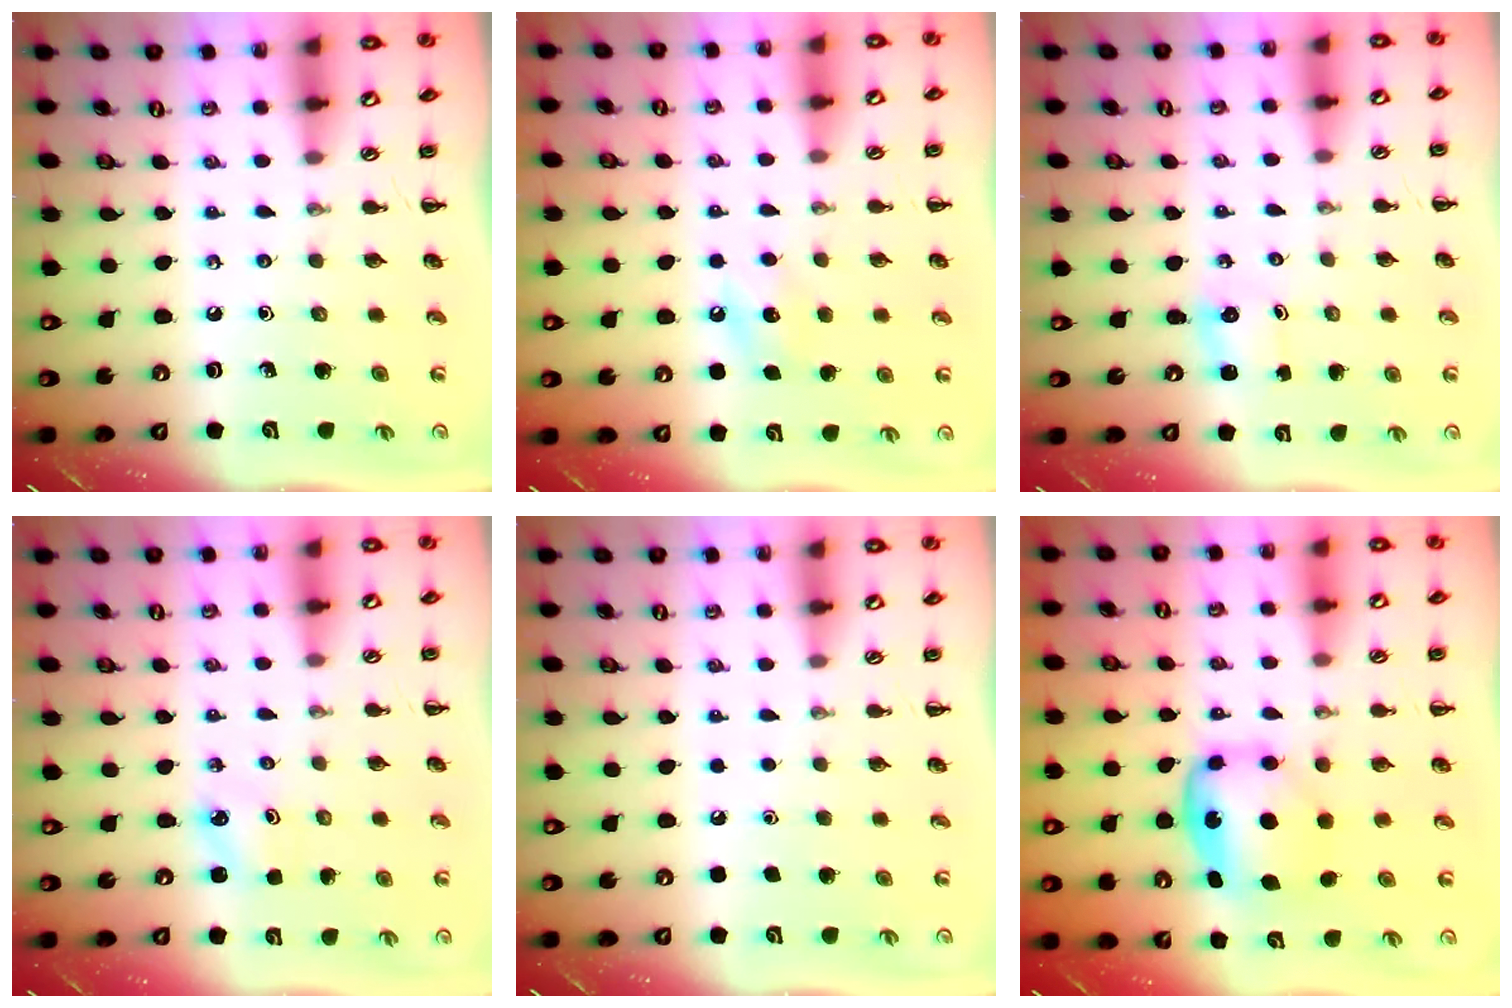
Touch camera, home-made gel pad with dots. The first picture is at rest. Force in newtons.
{"total": 7.2, "press": 7.0, "slide": 1.8}
{"total": 0.9, "press": 0.9, "slide": 0.3}
{"total": 2.0, "press": 2.0, "slide": 0.5}
{"total": 1.8, "press": 1.8, "slide": 0.1}
{"total": 6.4, "press": 6.1, "slide": 1.8}